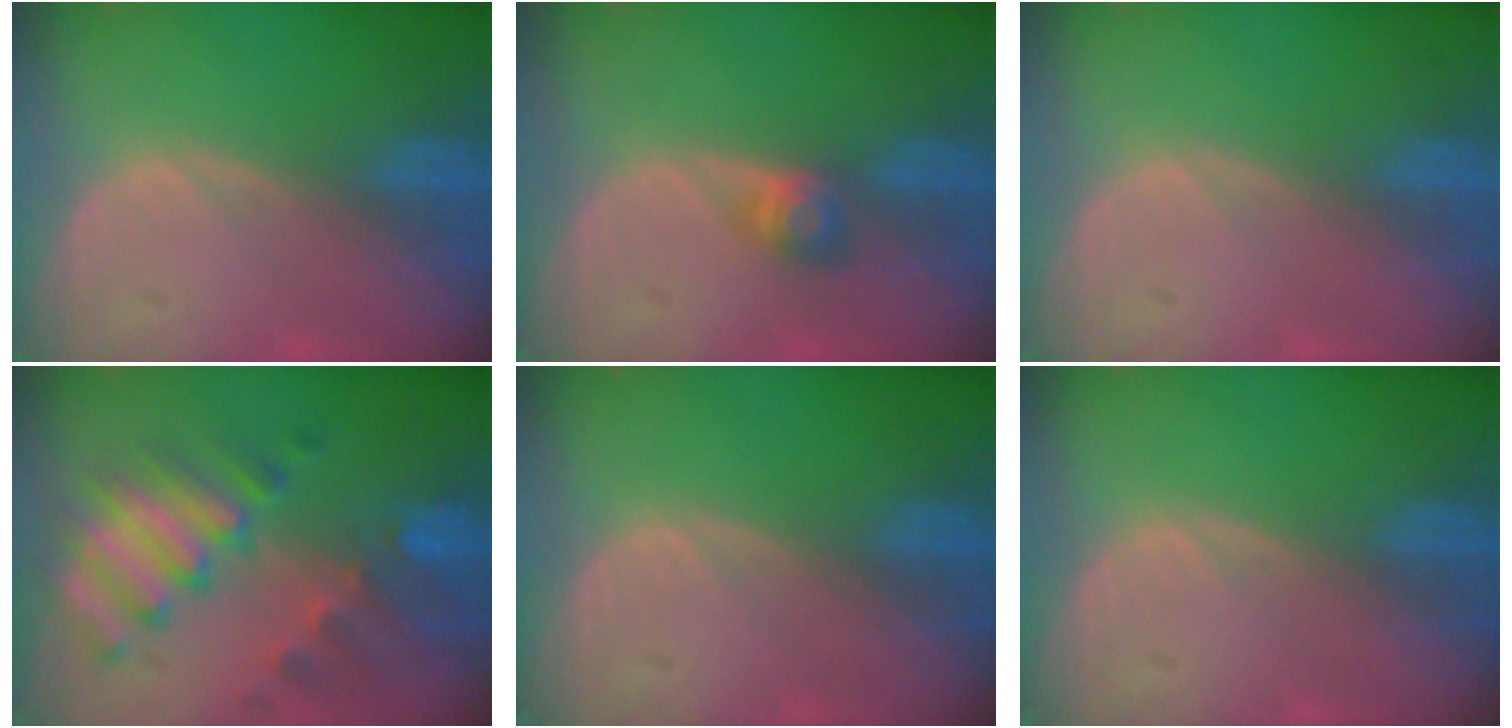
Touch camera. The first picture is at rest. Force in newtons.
{"total": 2.7, "press": 2.5, "slide": 1.1}
{"total": 0.0}
{"total": 10.1, "press": 8.8, "slide": 4.9}
{"total": 0.0}
{"total": 0.0}